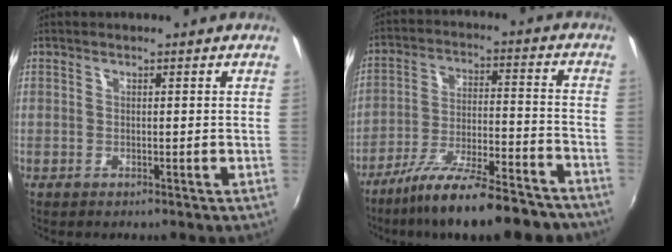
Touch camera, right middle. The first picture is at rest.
{"total": 20.4, "force": [-16.7, 3.9, 10.9], "torque": [-0.189, -0.030, -0.246]}